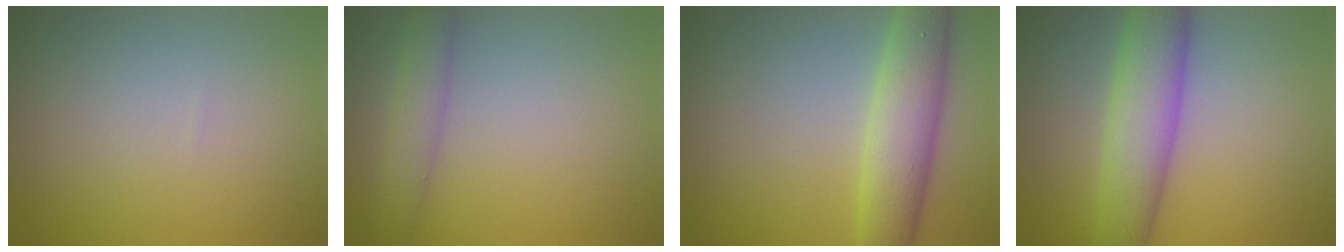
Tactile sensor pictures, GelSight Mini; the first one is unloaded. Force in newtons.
{"total": 2.5, "press": 2.5, "slide": 0.1}
{"total": 5.6, "press": 5.6, "slide": 0.1}
{"total": 6.3, "press": 6.3, "slide": 0.1}